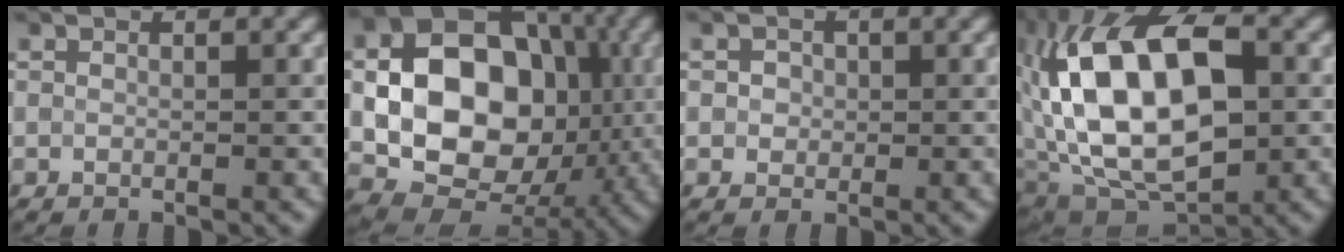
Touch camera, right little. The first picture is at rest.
{"total": 15.7, "force": [-0.1, 11.8, 10.3], "torque": [-0.146, 0.006, -0.002]}
{"total": 1.8, "force": [0.5, 1.5, 0.8], "torque": [-0.002, 0.011, -0.001]}
{"total": 16.2, "force": [1.1, 9.5, 13.1], "torque": [-0.221, 0.014, 0.014]}